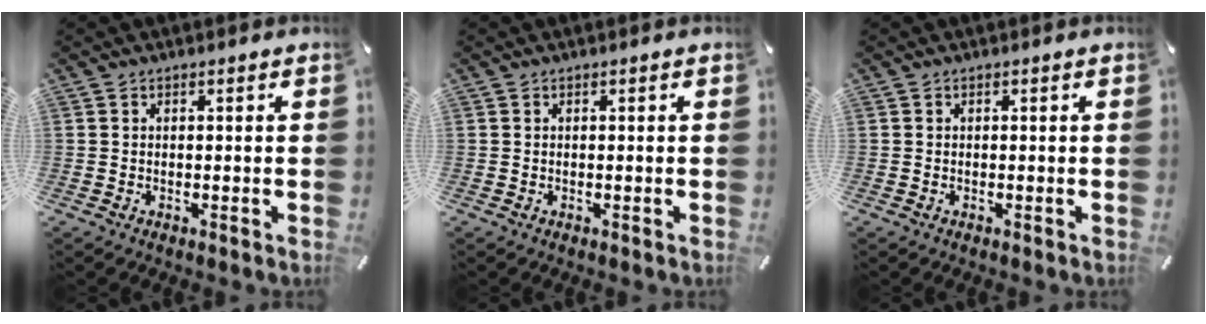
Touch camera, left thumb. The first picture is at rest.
{"total": 0.0}
{"total": 0.0}